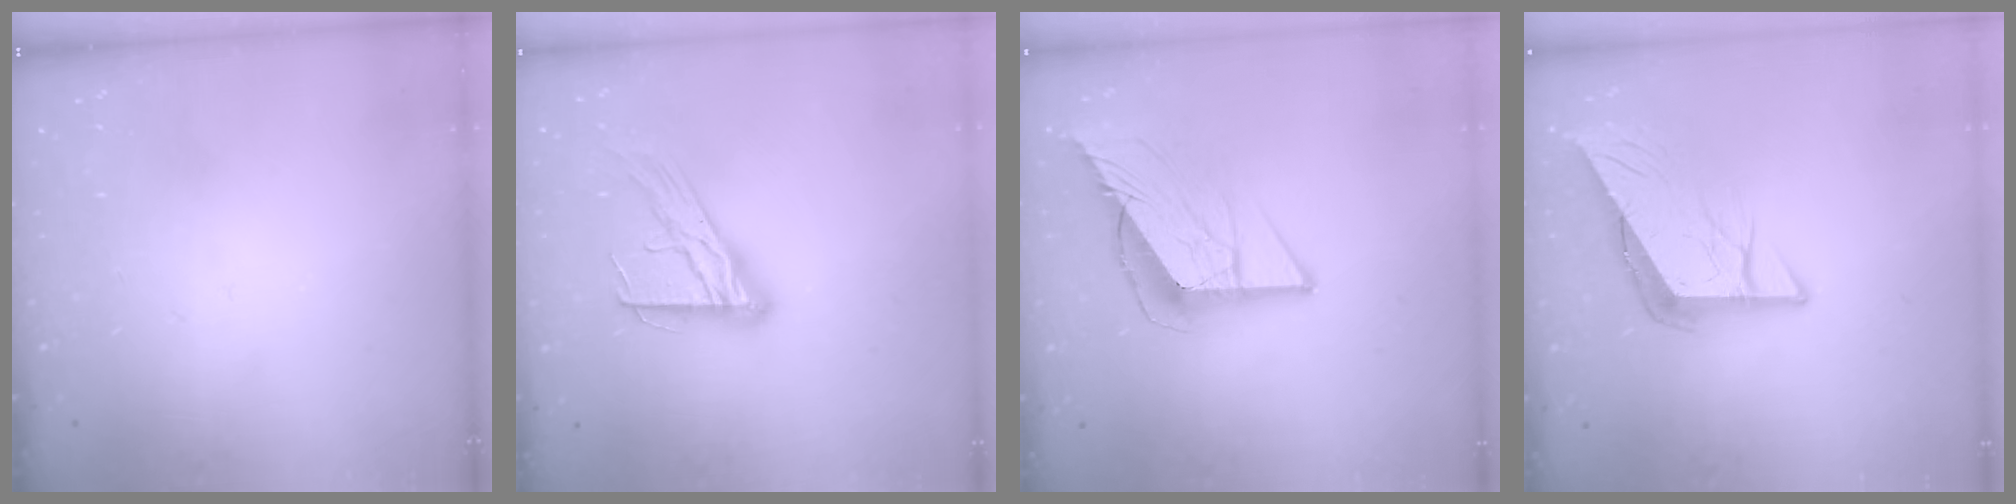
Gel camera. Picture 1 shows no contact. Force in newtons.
{"total": 14.8, "press": 14.8, "slide": 1.3}
{"total": 11.4, "press": 11.3, "slide": 1.3}
{"total": 9.2, "press": 9.1, "slide": 0.8}